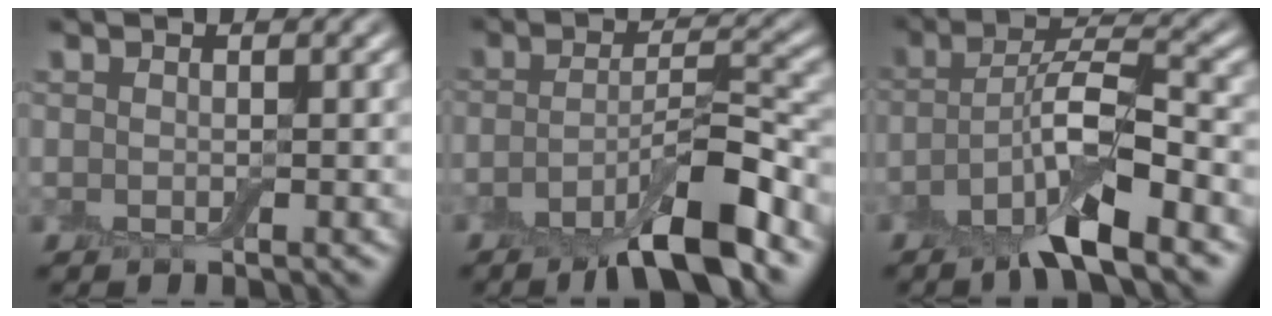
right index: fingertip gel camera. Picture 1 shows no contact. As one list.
[{"total": 7.3, "force": [-4.6, 1.6, 5.5], "torque": [-0.084, 0.010, -0.084]}, {"total": 7.4, "force": [-3.9, 1.8, 6.0], "torque": [-0.103, 0.015, -0.080]}]